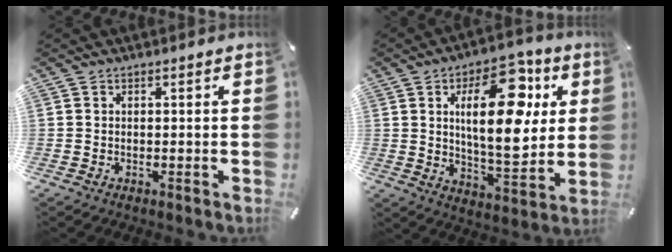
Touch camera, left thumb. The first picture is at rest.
{"total": 21.0, "force": [6.4, 10.1, 17.3], "torque": [-0.259, -0.022, 0.093]}